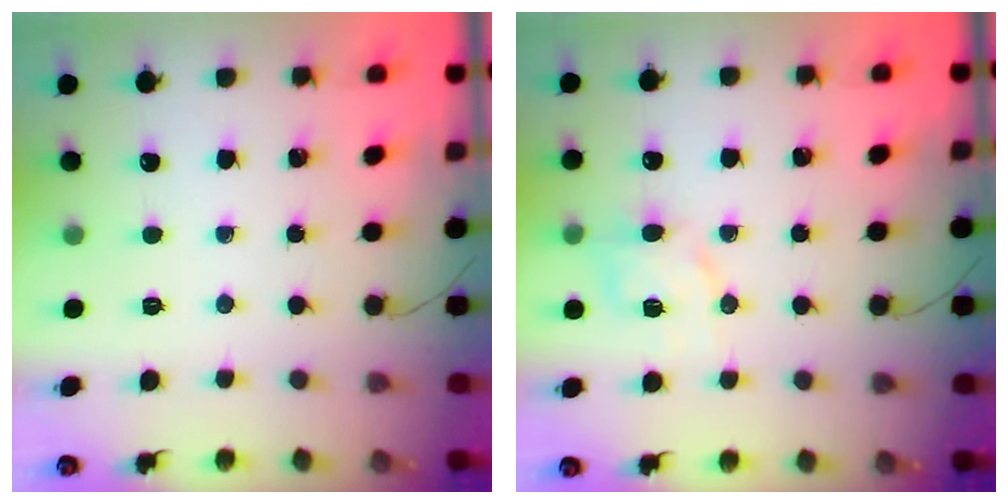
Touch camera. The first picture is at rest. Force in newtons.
{"total": 6.0, "press": 5.8, "slide": 1.5}